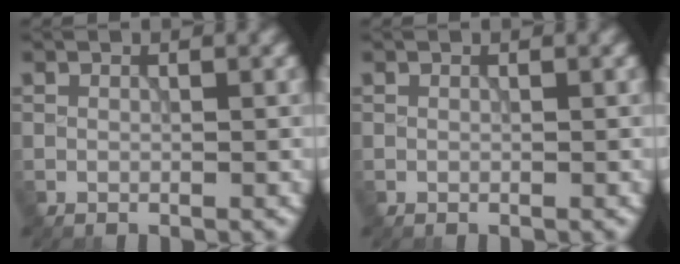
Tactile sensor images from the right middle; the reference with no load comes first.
{"total": 0.0}